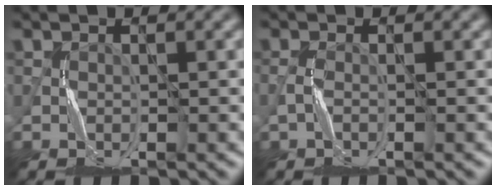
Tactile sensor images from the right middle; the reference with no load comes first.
{"total": 0.8, "force": [-0.6, 0.0, 0.6], "torque": [-0.015, 0.003, -0.012]}